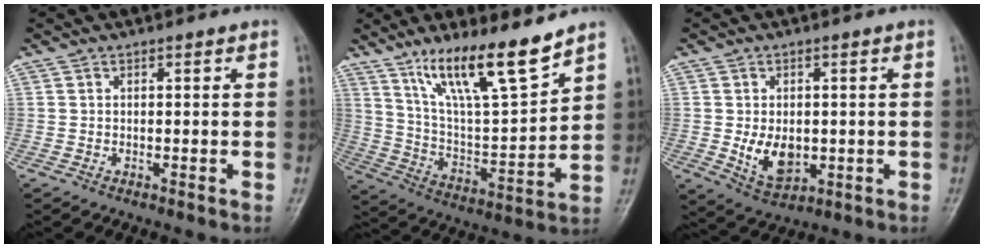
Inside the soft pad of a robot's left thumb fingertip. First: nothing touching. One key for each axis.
{"total": 16.1, "fx": 11.6, "fy": 3.0, "fz": 10.8, "tx": -0.171, "ty": -0.067, "tz": 0.220}
{"total": 6.9, "fx": -0.6, "fy": 4.6, "fz": 5.1, "tx": -0.071, "ty": -0.012, "tz": 0.003}